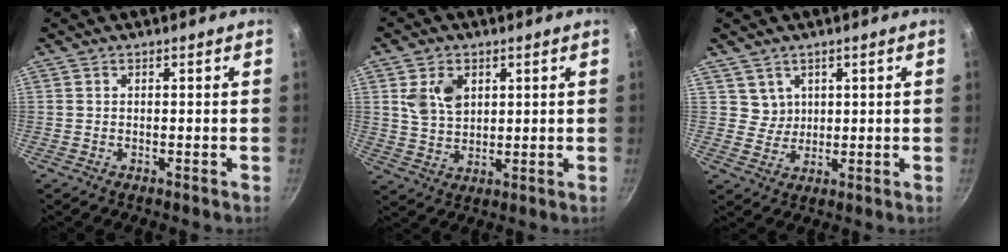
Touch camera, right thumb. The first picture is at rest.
{"total": 7.3, "force": [2.3, 5.2, 4.5], "torque": [-0.067, -0.011, 0.047]}
{"total": 3.3, "force": [1.8, 2.8, 0.3], "torque": [0.018, -0.002, 0.035]}